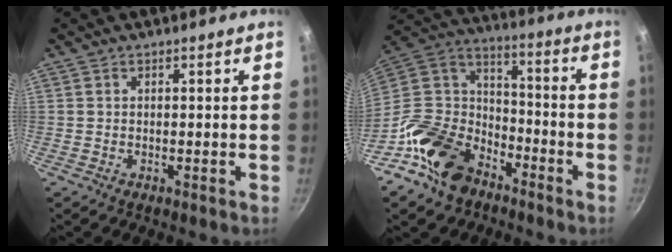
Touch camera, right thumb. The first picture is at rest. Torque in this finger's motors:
{"motor_torque": [3.17, 1.82, 1.12, -0.95, 0.22]}